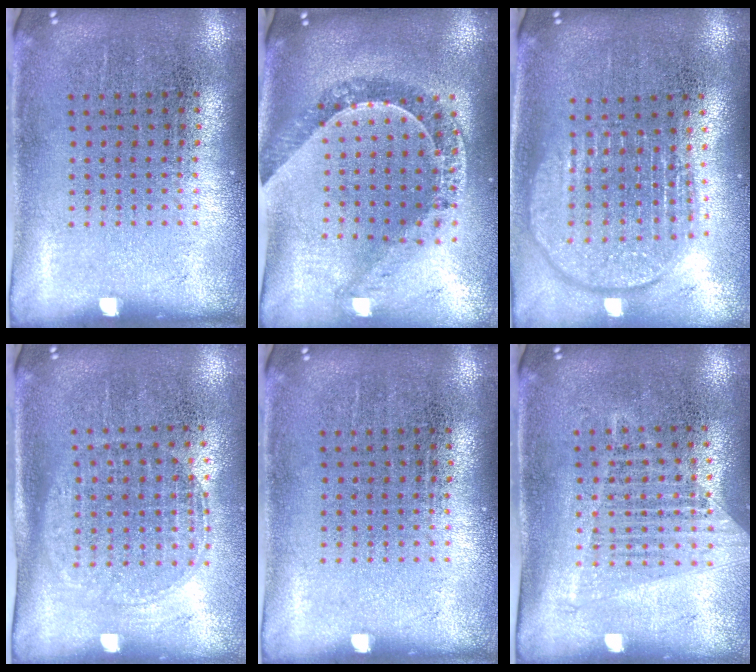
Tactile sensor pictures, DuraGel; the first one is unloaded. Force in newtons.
{"total": 1.1, "press": 1.1, "slide": 0.2}
{"total": 1.9, "press": 1.6, "slide": 1.0}
{"total": 1.5, "press": 1.3, "slide": 0.7}
{"total": 0.0}
{"total": 1.3, "press": 1.2, "slide": 0.4}